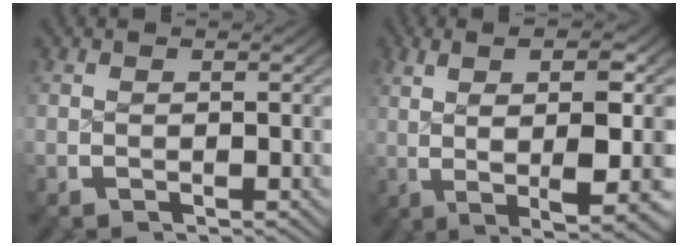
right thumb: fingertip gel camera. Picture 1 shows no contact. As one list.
[{"total": 12.6, "force": [0.6, 4.9, 11.7], "torque": [-0.176, -0.007, 0.022]}]